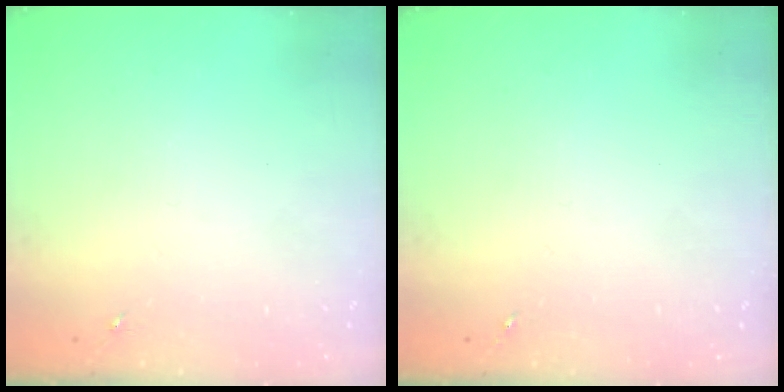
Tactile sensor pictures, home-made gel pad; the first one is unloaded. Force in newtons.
{"total": 0.0}